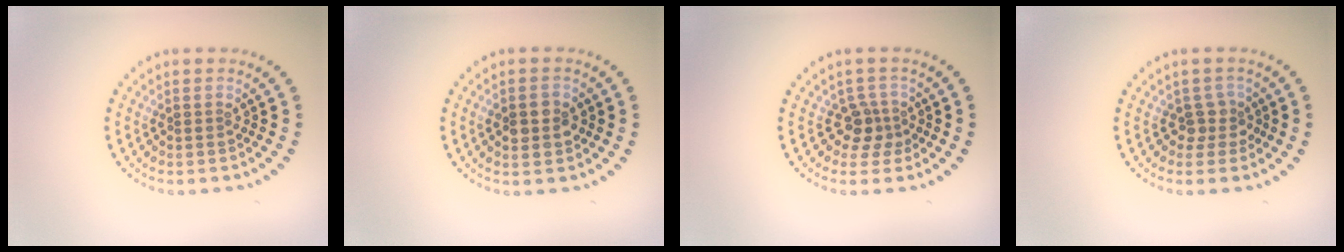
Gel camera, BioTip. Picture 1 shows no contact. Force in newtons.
{"total": 2.9, "press": 2.9, "slide": 0.1}
{"total": 2.4, "press": 1.8, "slide": 1.5}
{"total": 2.0, "press": 1.5, "slide": 1.2}